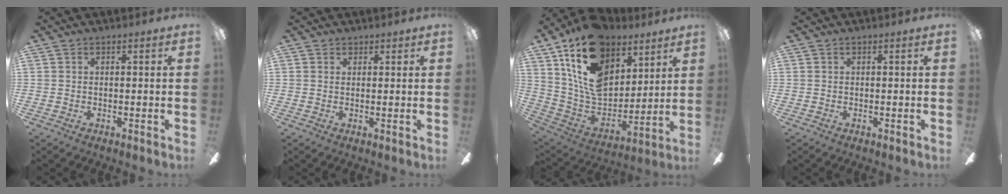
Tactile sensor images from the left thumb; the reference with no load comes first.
{"total": 1.3, "force": [1.0, 0.8, 0.1], "torque": [0.006, -0.002, 0.017]}
{"total": 21.2, "force": [11.8, 13.4, 11.5], "torque": [-0.223, -0.064, 0.218]}
{"total": 0.0}